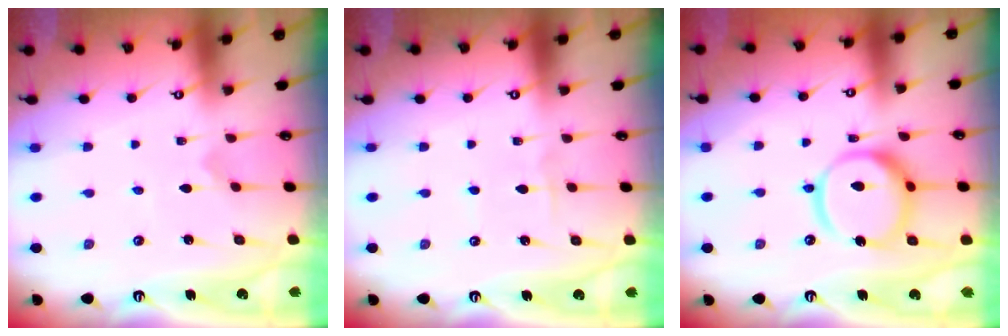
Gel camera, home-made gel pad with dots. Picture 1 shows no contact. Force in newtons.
{"total": 1.8, "press": 1.7, "slide": 0.2}
{"total": 14.2, "press": 14.1, "slide": 1.5}